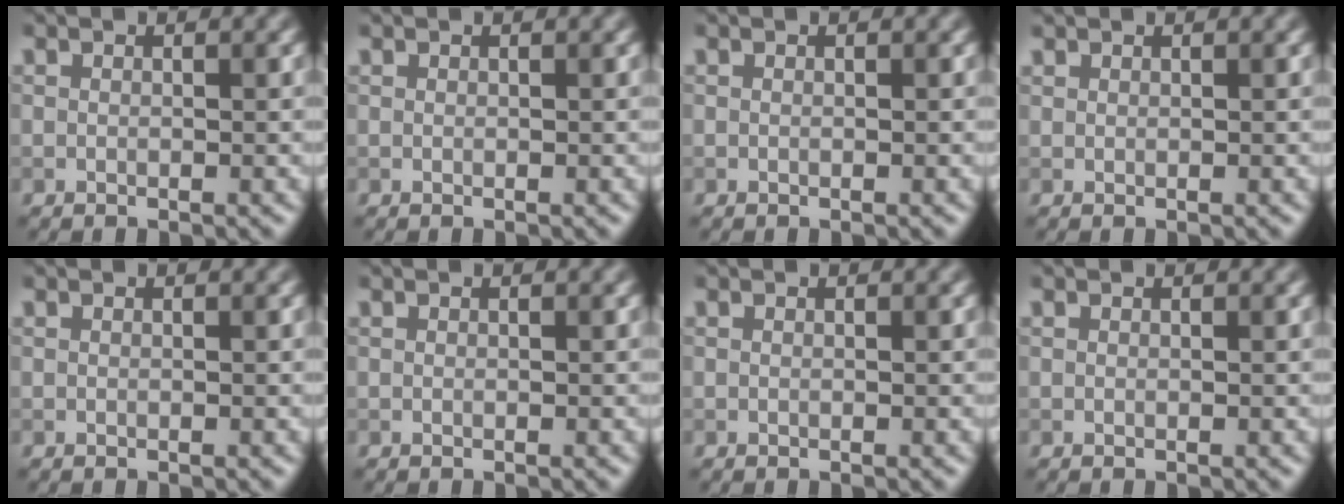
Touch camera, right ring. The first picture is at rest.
{"total": 0.0}
{"total": 0.0}
{"total": 0.7, "force": [0.6, 0.1, 0.0], "torque": [0.002, 0.002, 0.016]}
{"total": 0.0}
{"total": 0.0}
{"total": 0.0}
{"total": 0.0}